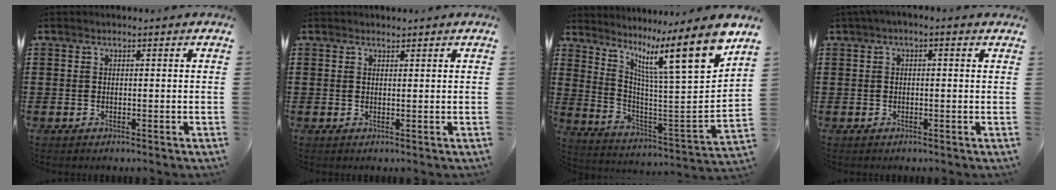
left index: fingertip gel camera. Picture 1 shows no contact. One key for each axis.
{"total": 0.8, "fx": 0.8, "fy": 0.3, "fz": 0.0, "tx": -0.002, "ty": 0.000, "tz": 0.016}
{"total": 13.9, "fx": 9.7, "fy": 1.5, "fz": 9.9, "tx": -0.176, "ty": -0.086, "tz": 0.146}
{"total": 1.2, "fx": -0.2, "fy": 0.3, "fz": 1.1, "tx": -0.018, "ty": 0.000, "tz": -0.005}